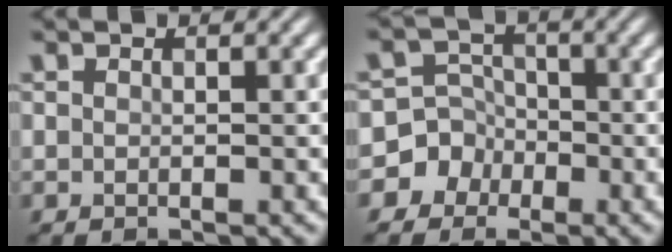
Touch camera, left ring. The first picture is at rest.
{"total": 4.6, "force": [-2.1, 4.1, 0.1], "torque": [0.031, 0.006, -0.062]}